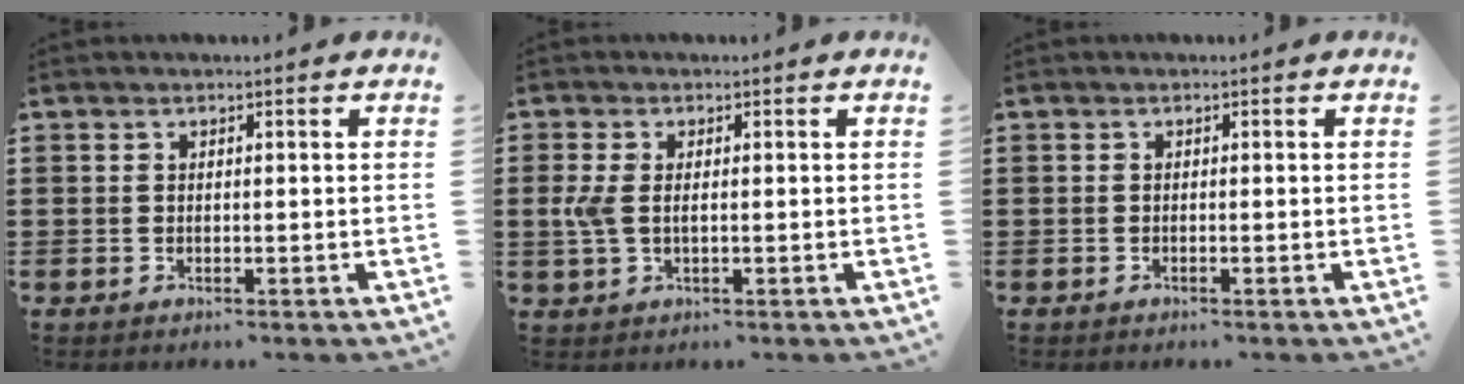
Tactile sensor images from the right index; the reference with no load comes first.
{"total": 3.3, "force": [0.1, 1.7, 2.8], "torque": [-0.077, -0.001, -0.006]}
{"total": 0.0}